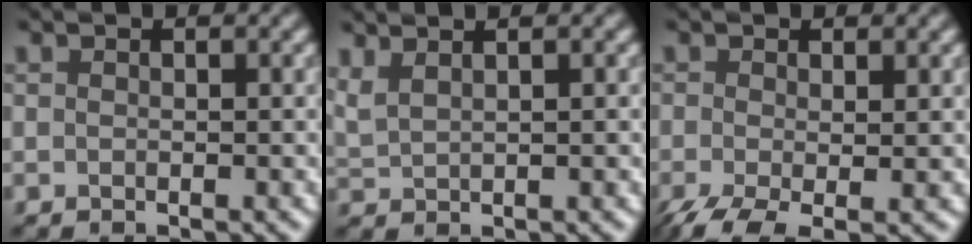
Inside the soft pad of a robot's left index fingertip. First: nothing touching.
{"total": 2.5, "force": [1.8, 0.7, 1.6], "torque": [-0.034, 0.014, 0.030]}
{"total": 3.5, "force": [-1.4, 1.2, 2.9], "torque": [-0.063, -0.012, -0.032]}